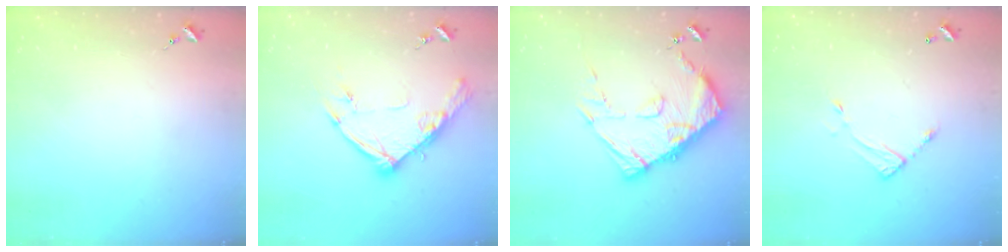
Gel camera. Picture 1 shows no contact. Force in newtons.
{"total": 13.3, "press": 13.2, "slide": 1.2}
{"total": 14.4, "press": 14.3, "slide": 1.4}
{"total": 7.1, "press": 7.1, "slide": 0.5}